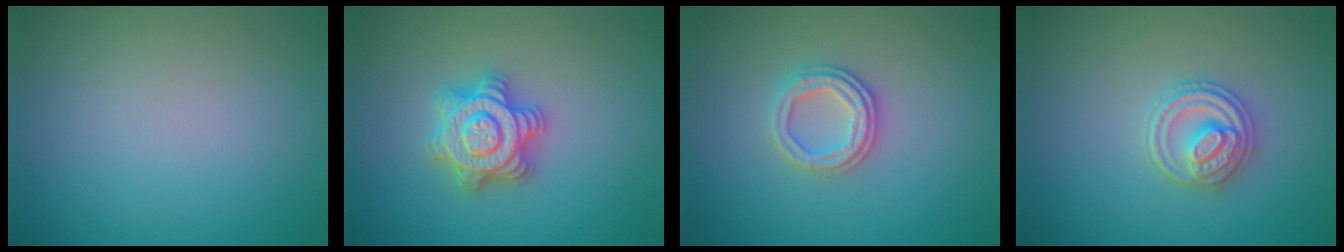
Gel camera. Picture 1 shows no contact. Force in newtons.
{"total": 4.7, "press": 4.7, "slide": 0.6}
{"total": 2.6, "press": 2.5, "slide": 0.7}
{"total": 3.2, "press": 3.0, "slide": 1.0}